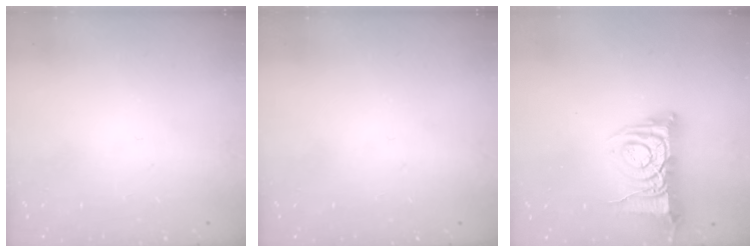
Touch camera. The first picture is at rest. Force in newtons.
{"total": 0.0}
{"total": 10.2, "press": 10.1, "slide": 1.3}